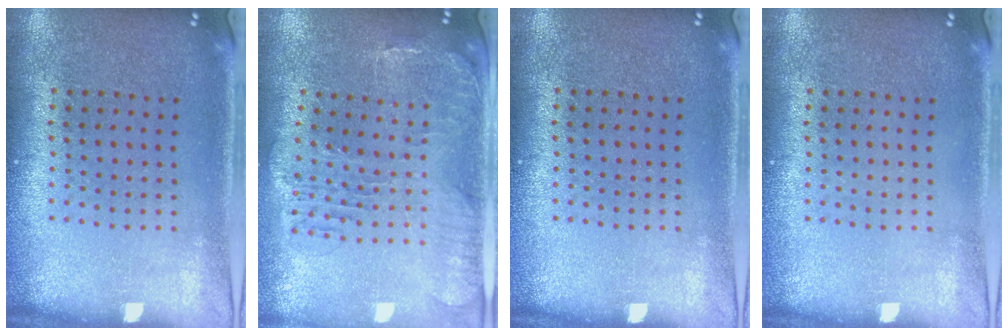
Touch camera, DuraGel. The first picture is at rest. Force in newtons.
{"total": 1.4, "press": 1.4, "slide": 0.4}
{"total": 0.0}
{"total": 0.0}